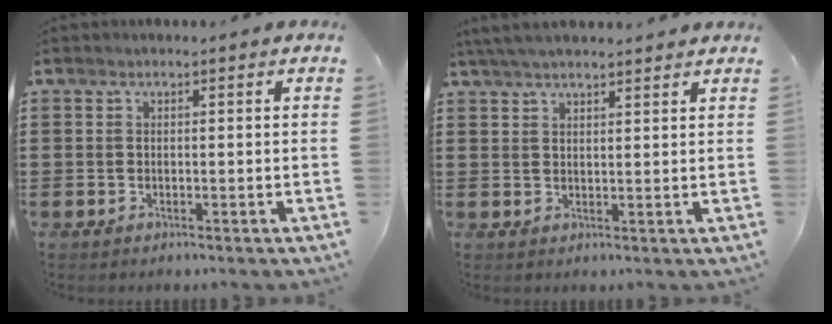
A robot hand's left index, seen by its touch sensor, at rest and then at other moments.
{"total": 3.8, "force": [3.4, 0.4, 1.7], "torque": [-0.041, 0.000, 0.064]}